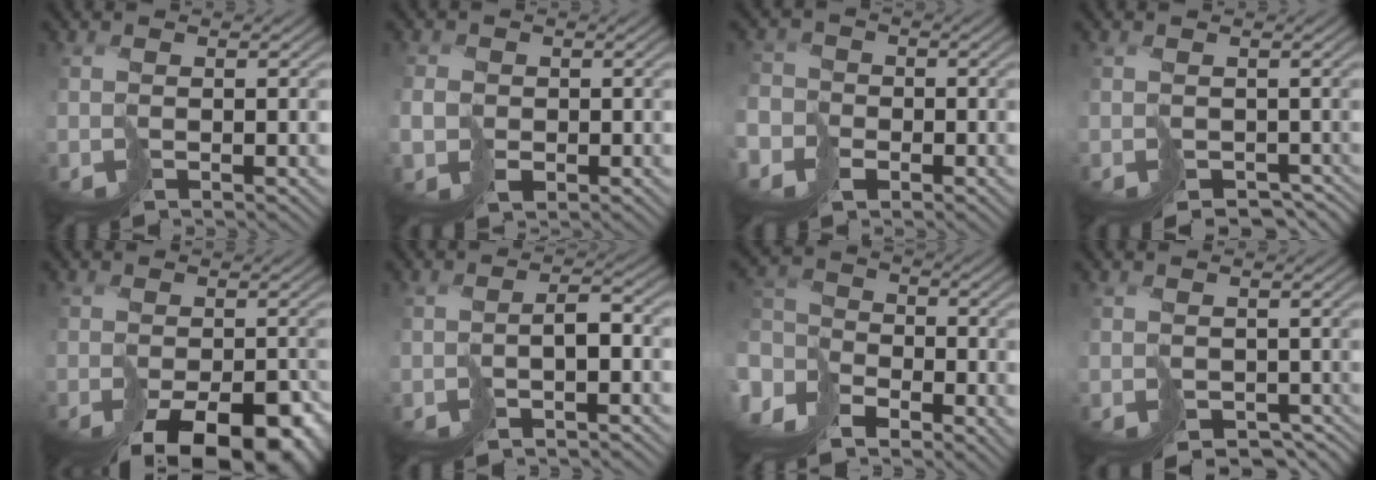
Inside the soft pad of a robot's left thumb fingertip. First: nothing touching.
{"total": 1.9, "force": [-0.1, 1.7, 0.8], "torque": [-0.017, 0.000, -0.004]}
{"total": 6.0, "force": [-3.3, 4.7, 1.4], "torque": [-0.042, -0.020, -0.084]}
{"total": 2.5, "force": [-1.0, 2.1, 0.9], "torque": [-0.008, -0.016, -0.003]}
{"total": 13.4, "force": [-8.7, 7.1, 7.5], "torque": [-0.092, -0.042, -0.073]}
{"total": 2.5, "force": [-1.6, 0.7, 1.7], "torque": [-0.025, 0.001, -0.030]}
{"total": 7.9, "force": [-4.6, 4.9, 4.2], "torque": [-0.122, -0.029, -0.095]}
{"total": 2.7, "force": [-0.8, 2.3, 1.1], "torque": [-0.012, -0.021, 0.001]}